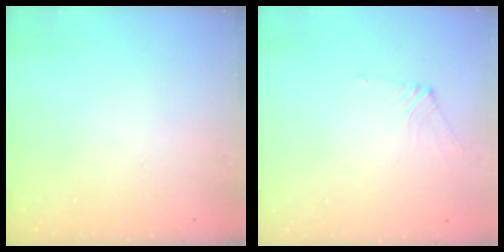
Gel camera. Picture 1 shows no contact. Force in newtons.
{"total": 2.2, "press": 2.1, "slide": 0.6}